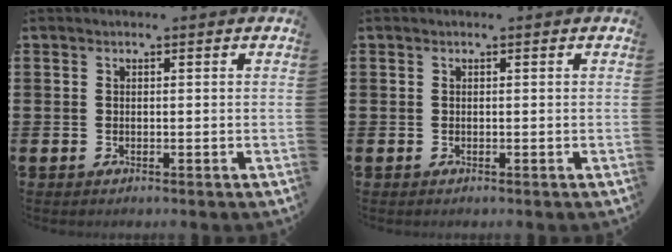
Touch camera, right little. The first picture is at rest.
{"total": 0.0}